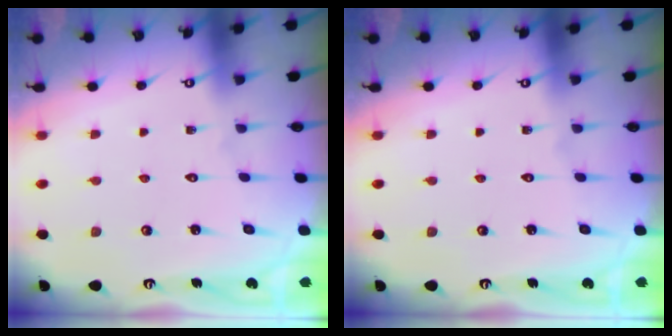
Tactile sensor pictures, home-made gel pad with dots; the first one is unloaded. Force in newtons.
{"total": 0.0}